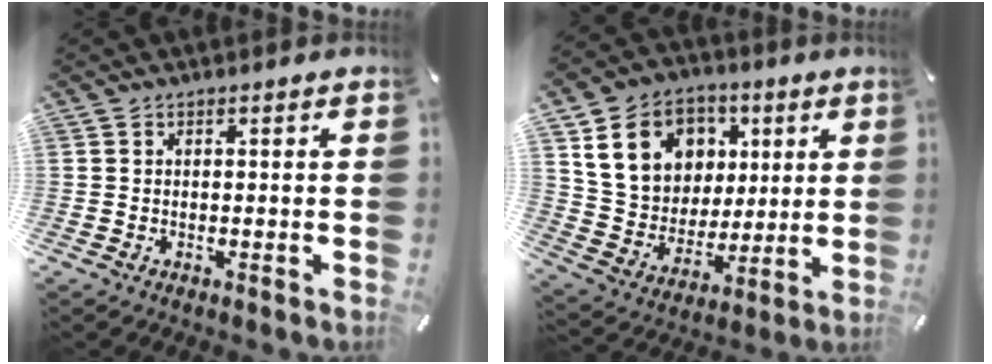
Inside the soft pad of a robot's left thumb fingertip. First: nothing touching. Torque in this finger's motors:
{"motor_torque": [2.46, 2.46, 1.42, -1.34, 0.37]}